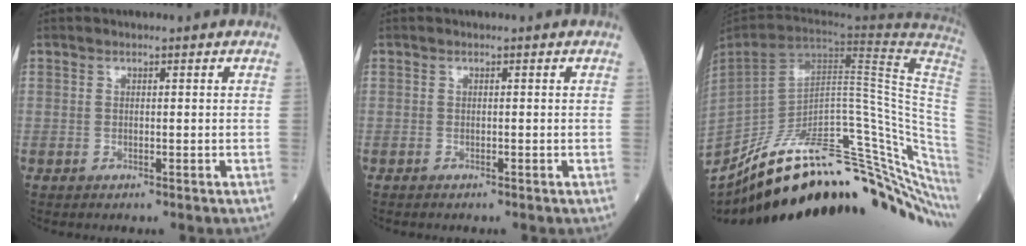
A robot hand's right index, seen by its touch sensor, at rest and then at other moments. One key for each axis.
{"total": 0.0}
{"total": 34.5, "fx": -23.1, "fy": 5.5, "fz": 25.1, "tx": -0.309, "ty": -0.014, "tz": -0.339}